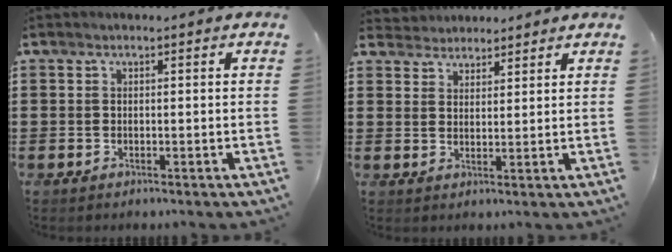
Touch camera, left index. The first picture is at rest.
{"total": 3.0, "force": [2.8, 0.8, -0.5], "torque": [-0.001, -0.003, 0.055]}